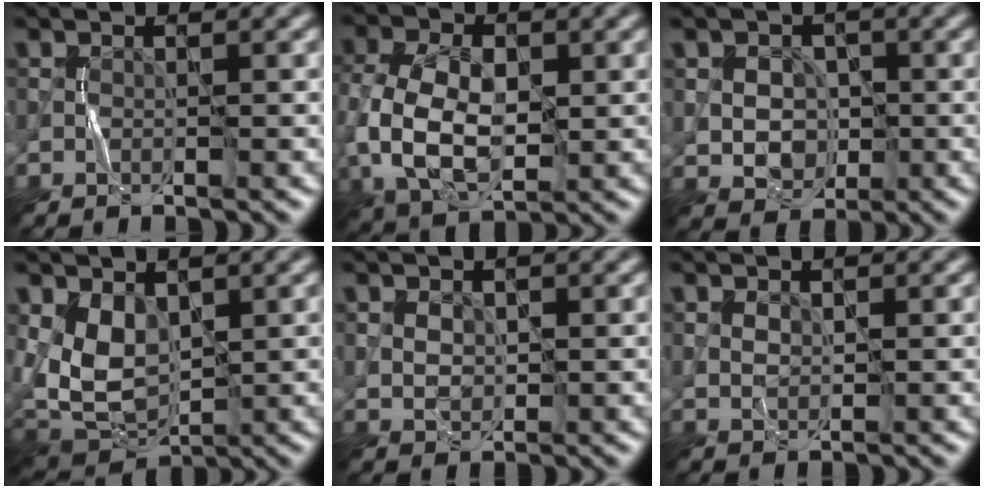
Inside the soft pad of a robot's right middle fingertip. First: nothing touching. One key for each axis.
{"total": 8.8, "fx": -0.7, "fy": 5.8, "fz": 6.6, "tx": -0.154, "ty": -0.006, "tz": -0.013}
{"total": 3.5, "fx": -0.2, "fy": 2.9, "fz": 2.0, "tx": -0.029, "ty": -0.002, "tz": -0.002}
{"total": 6.3, "fx": 1.3, "fy": 4.2, "fz": 4.5, "tx": -0.099, "ty": -0.014, "tz": 0.028}
{"total": 1.7, "fx": 0.4, "fy": 1.3, "fz": 1.1, "tx": -0.020, "ty": -0.002, "tz": 0.012}
{"total": 1.3, "fx": 0.5, "fy": 0.8, "fz": 0.9, "tx": -0.020, "ty": -0.002, "tz": 0.013}